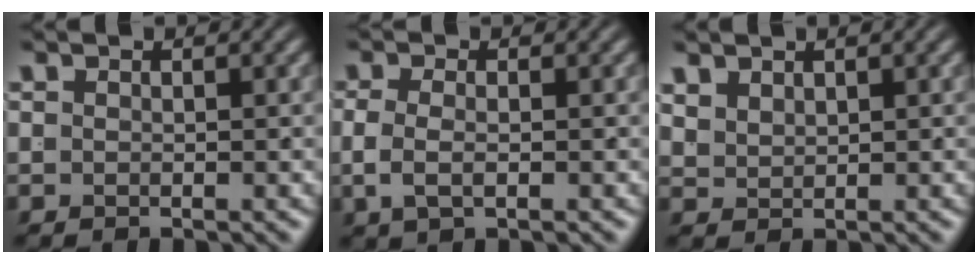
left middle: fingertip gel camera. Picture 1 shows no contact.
{"total": 2.2, "force": [-0.5, 0.6, 2.0], "torque": [-0.041, -0.012, 0.001]}
{"total": 1.6, "force": [1.6, 0.3, 0.5], "torque": [-0.005, -0.002, 0.041]}